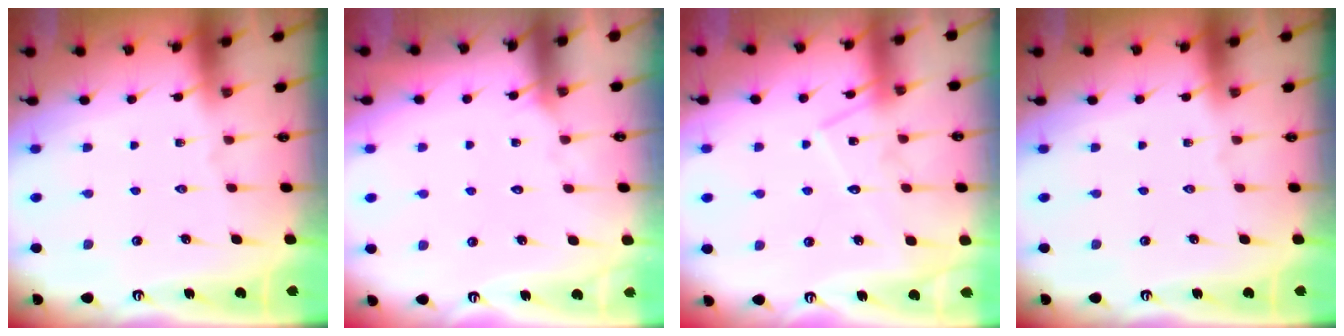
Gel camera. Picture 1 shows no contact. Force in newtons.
{"total": 3.0, "press": 3.0, "slide": 0.3}
{"total": 11.8, "press": 11.8, "slide": 0.6}
{"total": 0.0}